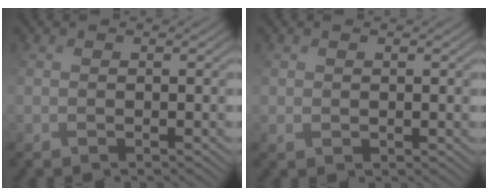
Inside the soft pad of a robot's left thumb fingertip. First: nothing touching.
{"total": 0.5, "force": [0.3, 0.4, -0.1], "torque": [-0.012, -0.006, 0.019]}